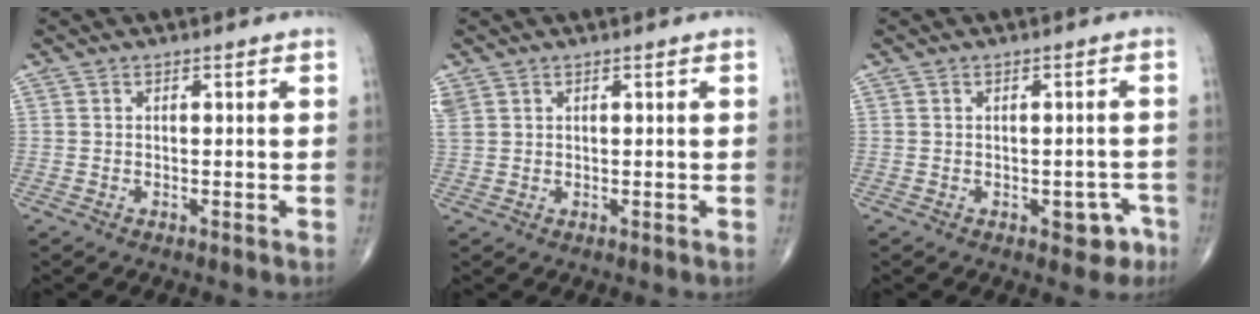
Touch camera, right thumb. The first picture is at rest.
{"total": 3.0, "force": [1.6, 2.1, 1.4], "torque": [-0.044, 0.012, 0.044]}
{"total": 4.1, "force": [-1.9, 2.6, 2.5], "torque": [-0.006, 0.016, -0.020]}